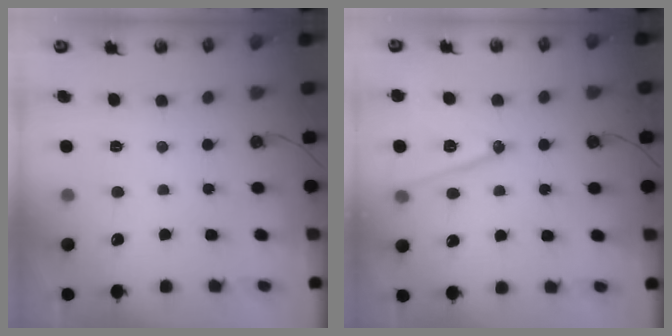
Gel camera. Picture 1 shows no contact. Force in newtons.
{"total": 13.1, "press": 12.7, "slide": 3.2}